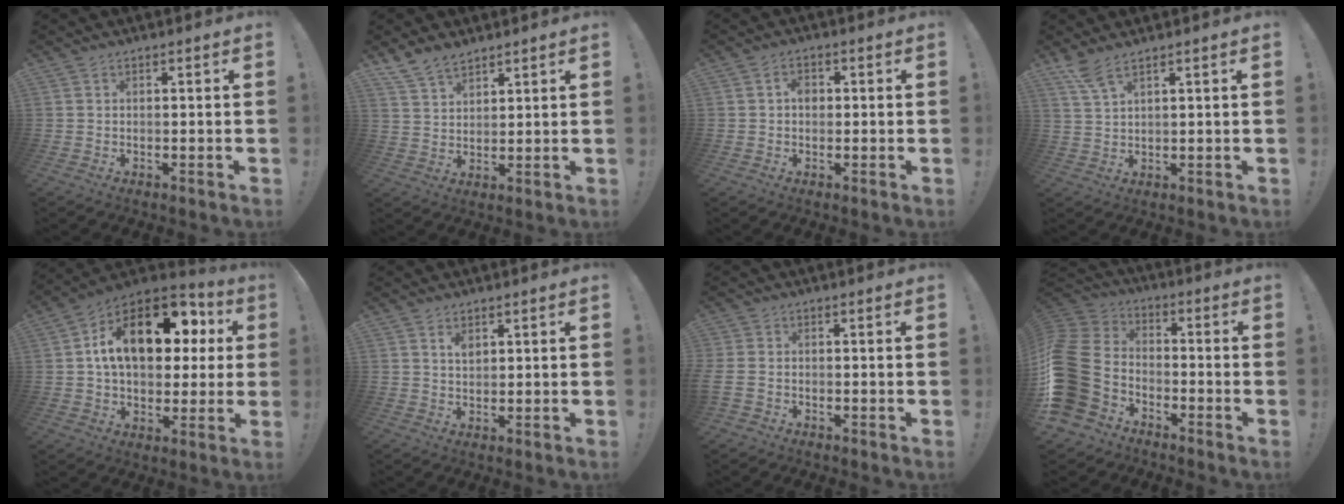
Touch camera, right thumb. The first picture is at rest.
{"total": 7.3, "force": [5.9, 3.5, 2.4], "torque": [-0.052, -0.029, 0.117]}
{"total": 2.8, "force": [-0.1, 2.1, 1.9], "torque": [-0.029, 0.005, -0.005]}
{"total": 5.1, "force": [3.8, 0.6, 3.4], "torque": [-0.069, -0.016, 0.069]}
{"total": 20.3, "force": [6.0, 12.3, 15.0], "torque": [-0.227, -0.010, 0.108]}
{"total": 2.2, "force": [1.3, 1.2, 1.3], "torque": [-0.004, -0.010, 0.018]}
{"total": 2.7, "force": [-1.3, 1.7, 1.6], "torque": [-0.039, 0.004, -0.027]}
{"total": 20.2, "force": [-7.5, 13.6, 12.8], "torque": [-0.250, 0.048, -0.114]}